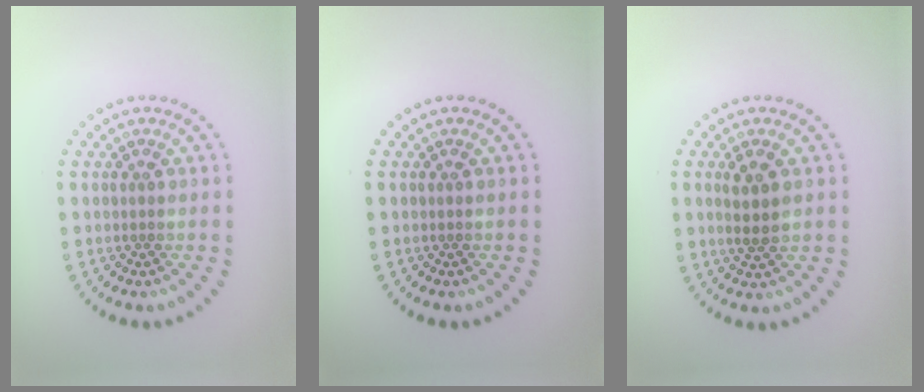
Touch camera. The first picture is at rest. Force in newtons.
{"total": 0.0}
{"total": 2.6, "press": 2.4, "slide": 1.0}